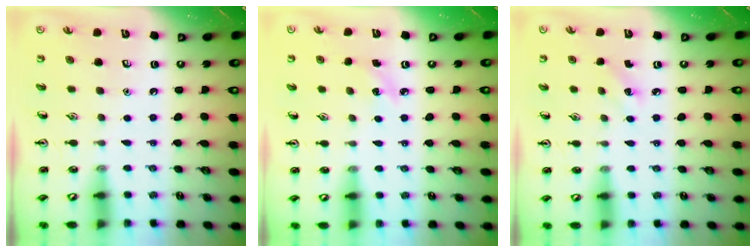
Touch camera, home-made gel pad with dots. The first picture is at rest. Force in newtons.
{"total": 4.5, "press": 4.3, "slide": 1.6}
{"total": 2.4, "press": 2.3, "slide": 0.9}